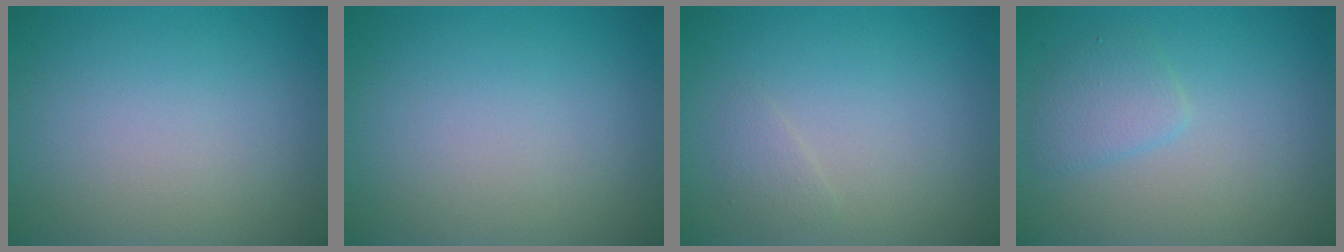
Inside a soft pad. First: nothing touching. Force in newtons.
{"total": 0.0}
{"total": 0.9, "press": 0.9, "slide": 0.0}
{"total": 1.9, "press": 1.9, "slide": 0.0}